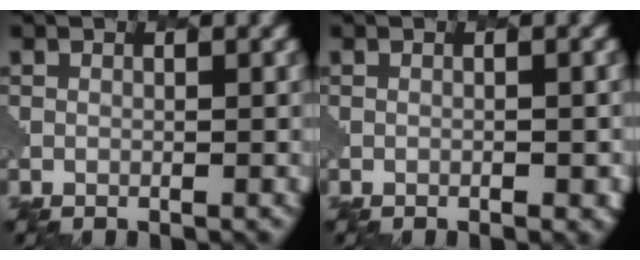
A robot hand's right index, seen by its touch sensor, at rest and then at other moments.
{"total": 1.3, "force": [-0.4, 0.7, 1.0], "torque": [-0.005, 0.002, 0.003]}